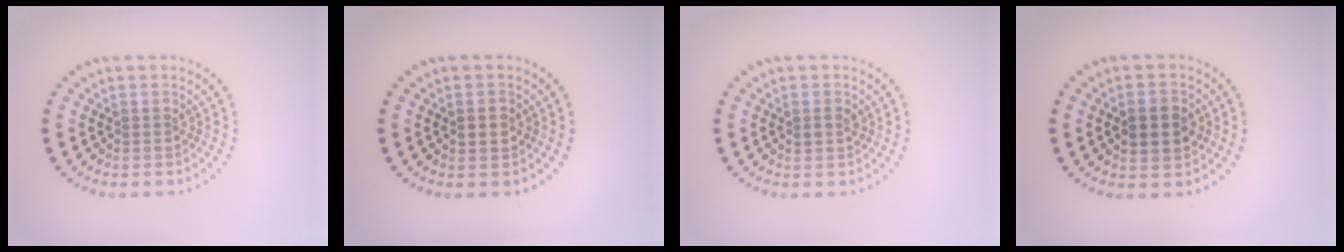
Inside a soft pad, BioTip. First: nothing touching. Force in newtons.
{"total": 1.1, "press": 1.1, "slide": 0.1}
{"total": 1.0, "press": 1.0, "slide": 0.1}
{"total": 4.0, "press": 4.0, "slide": 0.2}